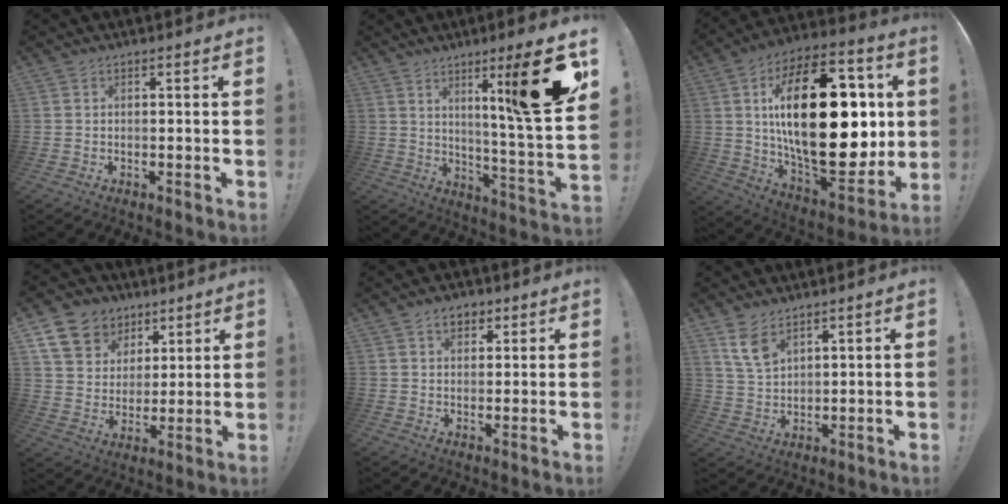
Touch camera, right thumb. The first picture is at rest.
{"total": 17.6, "force": [7.7, -0.8, 15.7], "torque": [-0.219, -0.059, 0.092]}
{"total": 37.0, "force": [4.7, 18.3, 31.8], "torque": [-0.549, -0.020, 0.090]}
{"total": 12.4, "force": [6.9, 9.5, 3.8], "torque": [-0.053, -0.043, 0.137]}
{"total": 4.5, "force": [2.3, 3.2, 2.2], "torque": [-0.023, -0.002, 0.039]}
{"total": 7.8, "force": [5.1, 4.3, 4.0], "torque": [-0.068, -0.024, 0.099]}